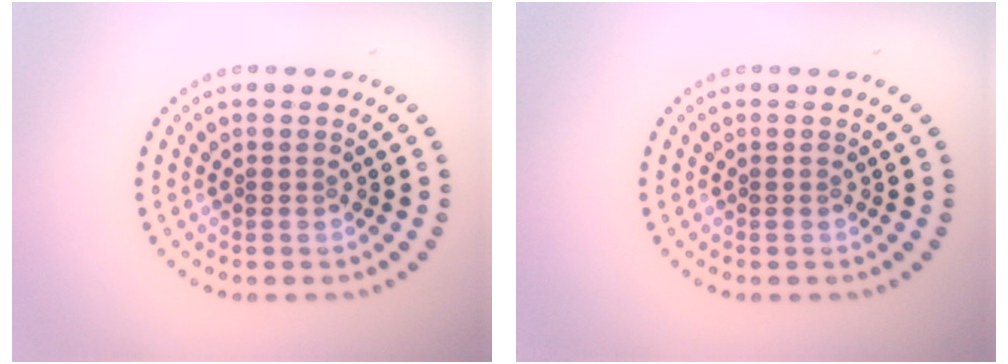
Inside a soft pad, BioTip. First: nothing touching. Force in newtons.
{"total": 0.0}